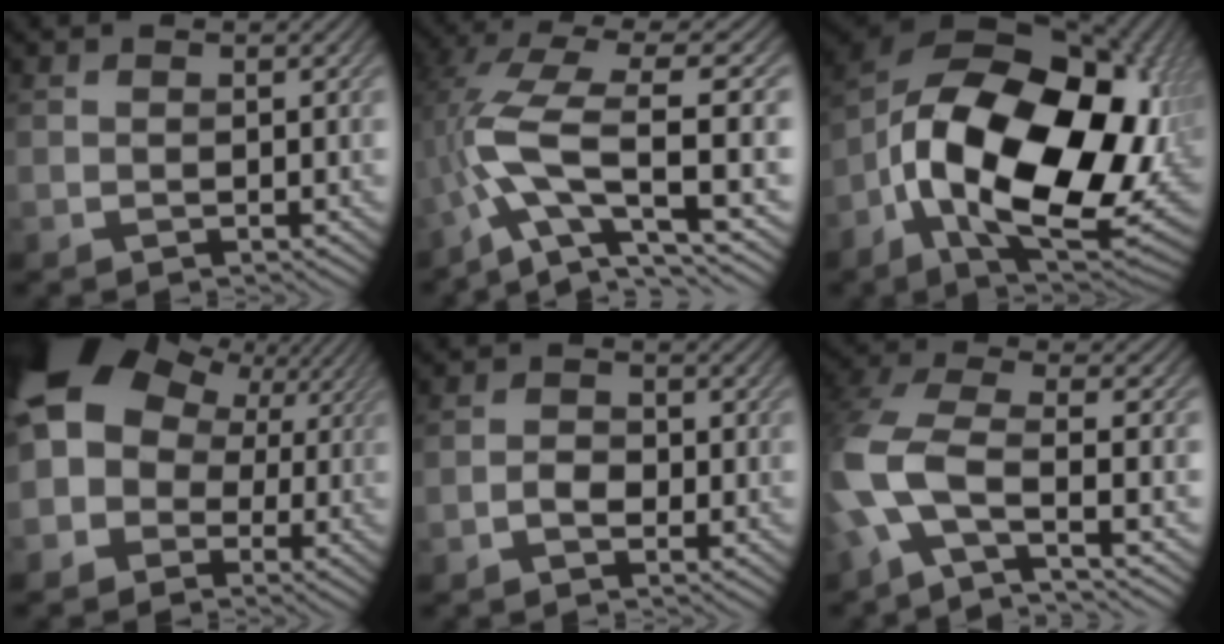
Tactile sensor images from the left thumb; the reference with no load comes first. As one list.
[{"total": 11.1, "force": [-1.8, 2.9, 10.6], "torque": [-0.209, 0.010, -0.036]}, {"total": 21.8, "force": [-1.8, 13.4, 17.2], "torque": [-0.311, -0.048, -0.003]}, {"total": 12.0, "force": [1.6, 10.1, 6.2], "torque": [-0.144, 0.015, 0.015]}, {"total": 1.9, "force": [-0.8, 1.3, 1.2], "torque": [-0.020, 0.004, -0.018]}, {"total": 10.3, "force": [-3.1, 4.1, 9.0], "torque": [-0.219, -0.008, -0.079]}]